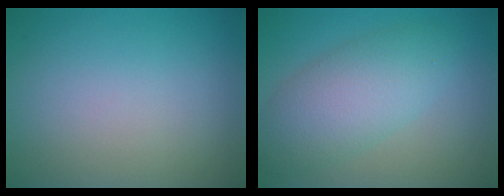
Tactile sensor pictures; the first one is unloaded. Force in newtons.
{"total": 5.6, "press": 5.6, "slide": 0.2}